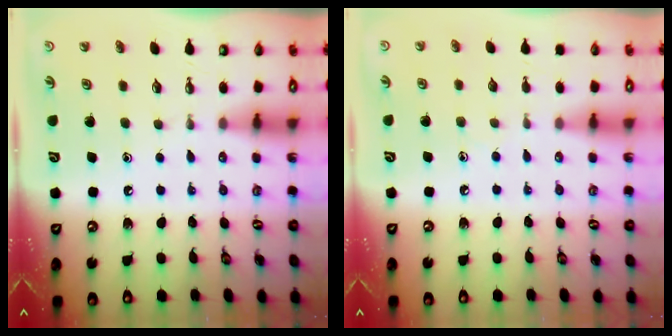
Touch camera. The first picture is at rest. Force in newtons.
{"total": 4.1, "press": 4.0, "slide": 0.6}